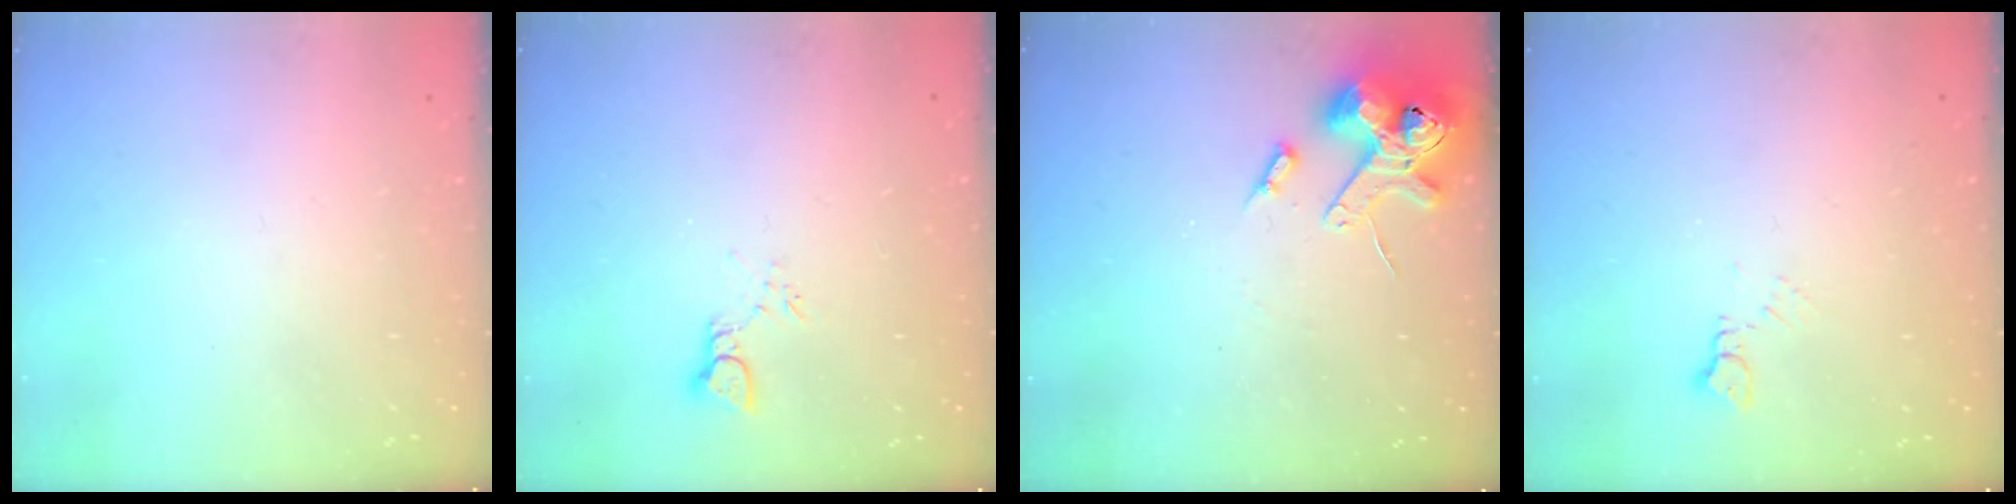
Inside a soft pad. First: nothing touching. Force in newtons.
{"total": 2.2, "press": 2.2, "slide": 0.1}
{"total": 12.6, "press": 12.4, "slide": 2.1}
{"total": 2.8, "press": 2.8, "slide": 0.5}